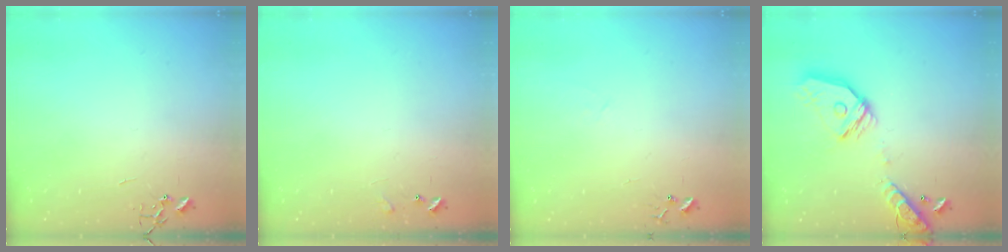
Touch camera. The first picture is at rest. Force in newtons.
{"total": 5.9, "press": 5.9, "slide": 0.9}
{"total": 4.6, "press": 4.5, "slide": 0.6}
{"total": 17.2, "press": 17.0, "slide": 2.2}